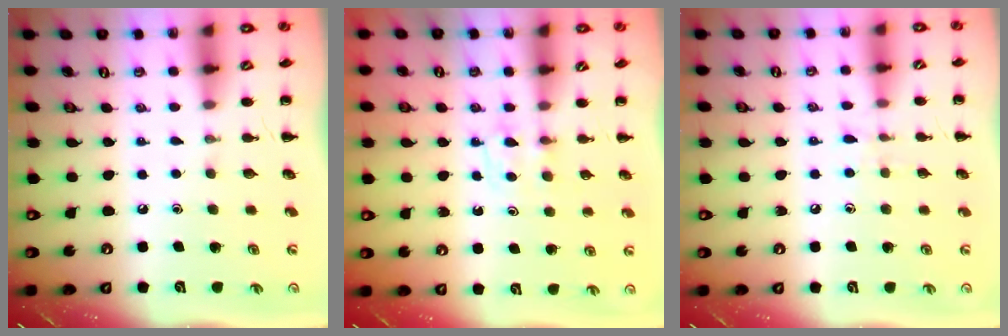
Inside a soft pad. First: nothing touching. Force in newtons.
{"total": 3.8, "press": 3.5, "slide": 1.5}
{"total": 6.3, "press": 6.0, "slide": 2.0}